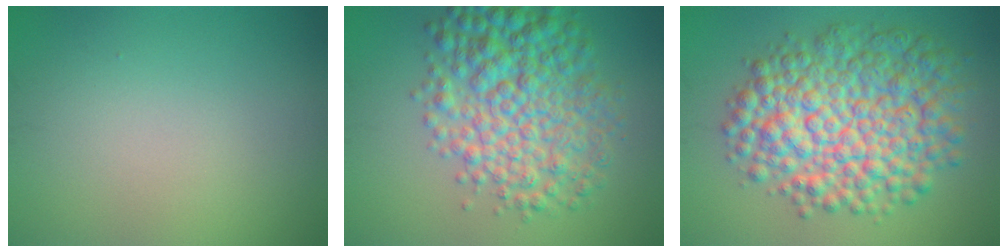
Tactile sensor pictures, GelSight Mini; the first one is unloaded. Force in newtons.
{"total": 7.9, "press": 7.9, "slide": 0.1}
{"total": 10.0, "press": 10.0, "slide": 0.2}